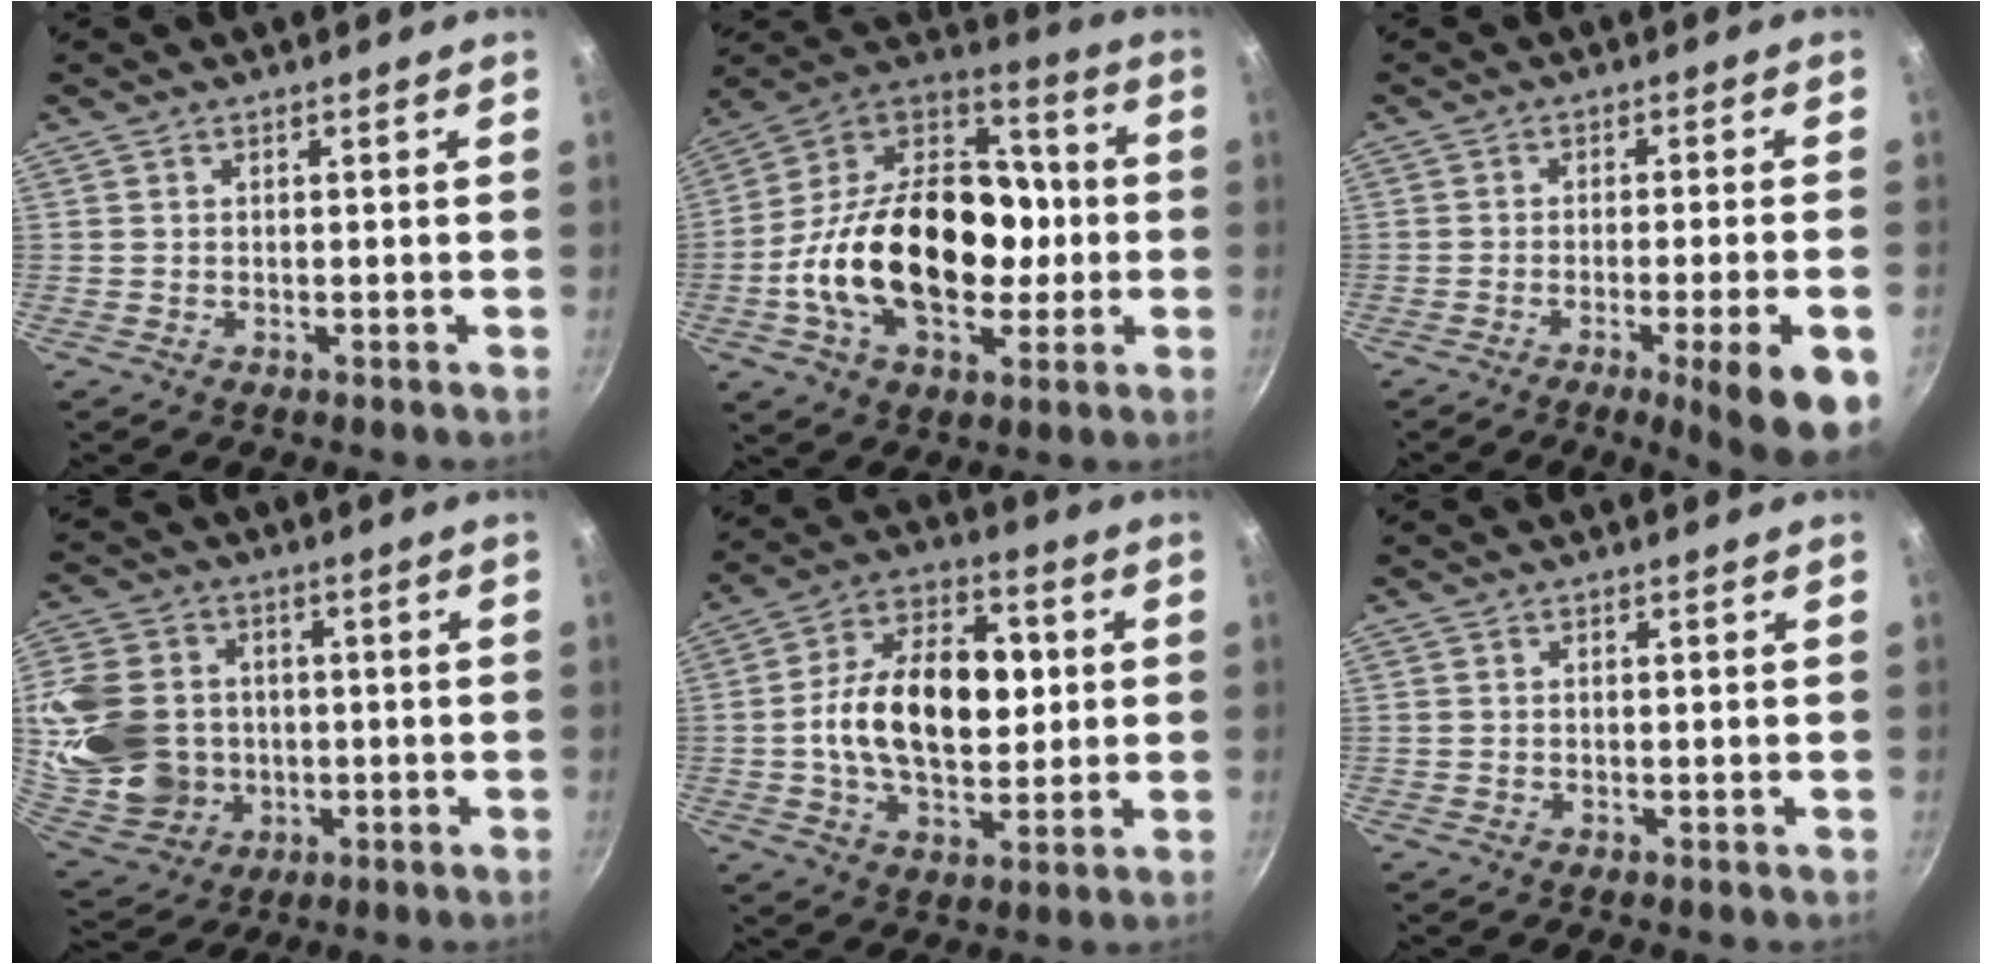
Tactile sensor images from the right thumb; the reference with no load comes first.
{"total": 28.0, "force": [-3.8, 18.5, 20.7], "torque": [-0.324, 0.053, -0.072]}
{"total": 11.3, "force": [-4.7, 1.2, 10.2], "torque": [-0.130, 0.015, -0.061]}
{"total": 20.1, "force": [0.1, 16.9, 10.8], "torque": [-0.226, 0.008, 0.015]}
{"total": 18.3, "force": [1.0, 11.4, 14.2], "torque": [-0.203, 0.020, 0.006]}
{"total": 0.0}